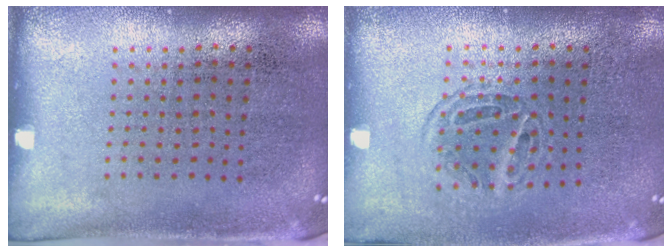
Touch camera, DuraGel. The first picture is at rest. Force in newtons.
{"total": 1.2, "press": 1.0, "slide": 0.6}